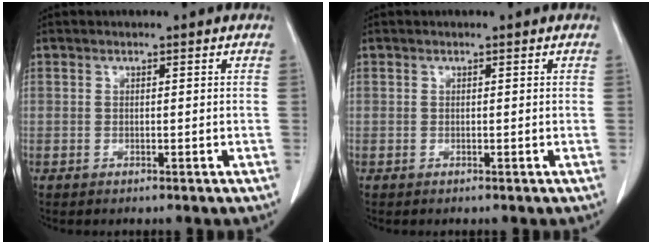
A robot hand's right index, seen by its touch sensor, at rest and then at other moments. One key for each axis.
{"total": 0.0}